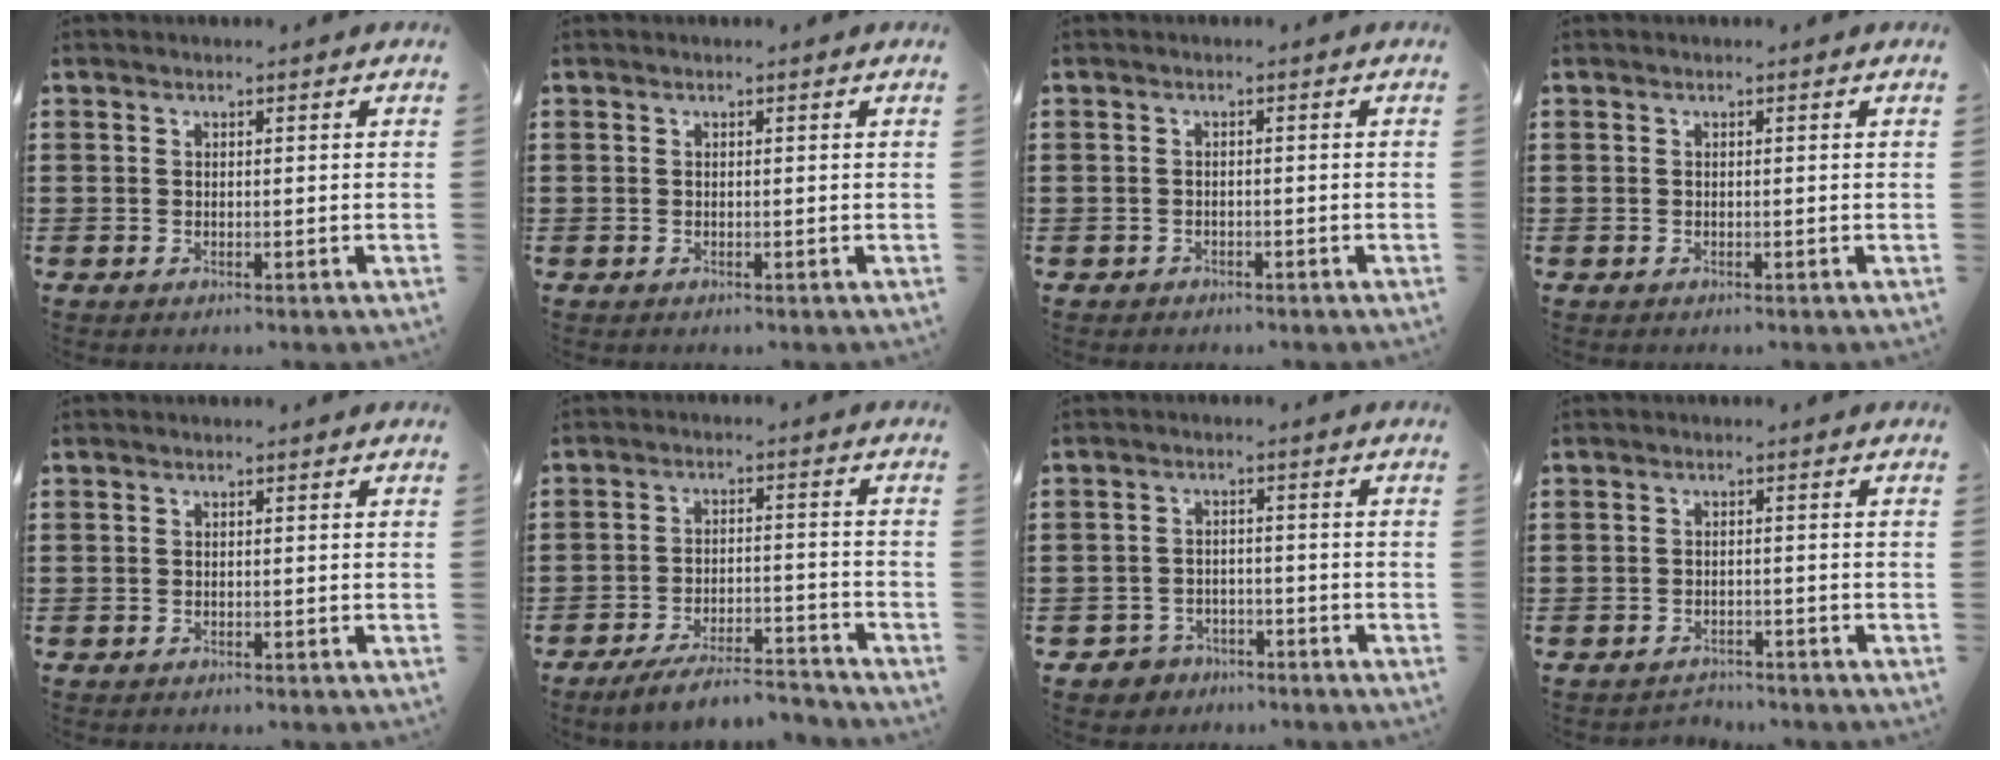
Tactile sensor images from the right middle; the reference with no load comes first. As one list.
[{"total": 0.0}, {"total": 0.9, "force": [-0.8, 0.4, 0.0], "torque": [-0.003, 0.000, -0.018]}, {"total": 0.0}, {"total": 0.0}, {"total": 6.3, "force": [-5.7, 0.5, 2.6], "torque": [-0.051, -0.006, -0.109]}, {"total": 2.9, "force": [-2.7, 1.1, -0.1], "torque": [-0.008, -0.001, -0.058]}, {"total": 2.0, "force": [-1.9, 0.2, -0.1], "torque": [-0.005, -0.001, -0.043]}]